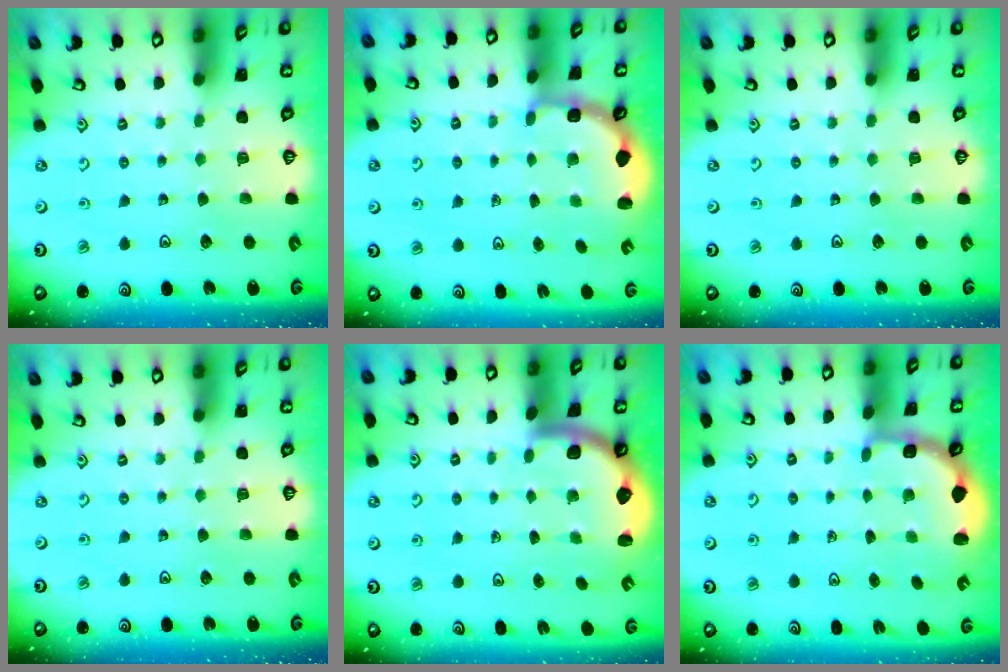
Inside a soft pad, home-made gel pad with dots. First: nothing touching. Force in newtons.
{"total": 3.0, "press": 2.6, "slide": 1.5}
{"total": 0.0}
{"total": 0.0}
{"total": 2.3, "press": 2.3, "slide": 0.4}
{"total": 2.8, "press": 2.3, "slide": 1.7}